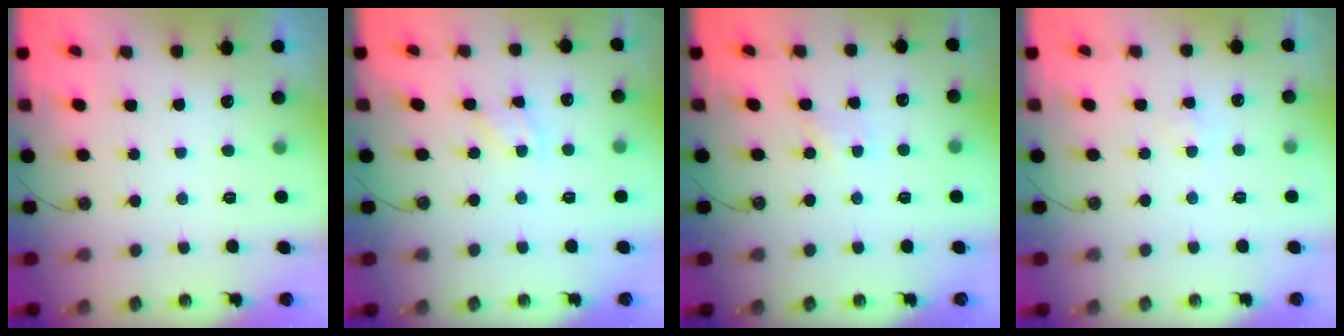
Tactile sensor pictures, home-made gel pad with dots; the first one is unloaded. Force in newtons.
{"total": 3.1, "press": 3.0, "slide": 0.5}
{"total": 2.3, "press": 2.3, "slide": 0.3}
{"total": 1.6, "press": 1.5, "slide": 0.3}